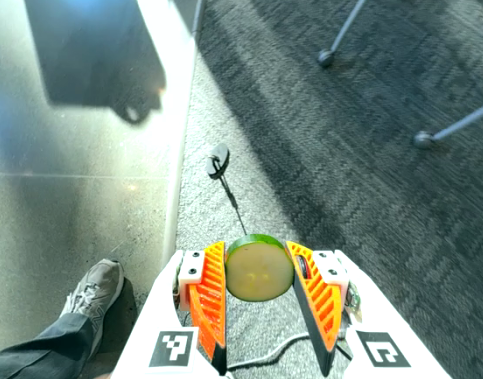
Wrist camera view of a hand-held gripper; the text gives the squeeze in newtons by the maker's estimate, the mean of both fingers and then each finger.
{"total": 7.8, "left": 7.8, "right": 7.8}